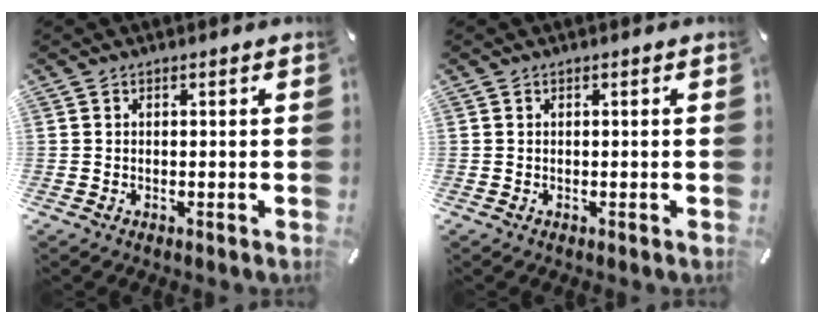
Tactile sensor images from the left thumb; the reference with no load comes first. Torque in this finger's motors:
{"motor_torque": [-0.03, -0.01, -0.01, 0.04, 0.00]}